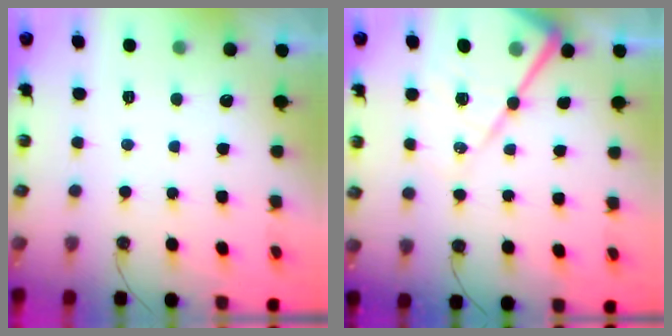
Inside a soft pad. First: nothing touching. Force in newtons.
{"total": 17.8, "press": 17.8, "slide": 1.6}